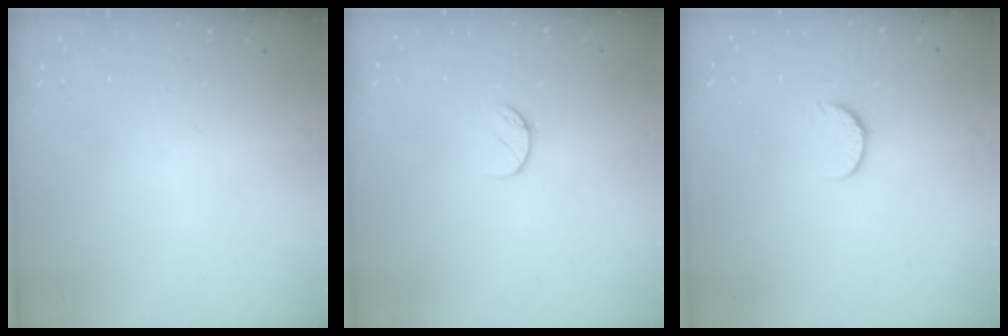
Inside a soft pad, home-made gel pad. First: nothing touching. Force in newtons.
{"total": 7.8, "press": 7.7, "slide": 0.8}
{"total": 7.7, "press": 7.6, "slide": 0.7}